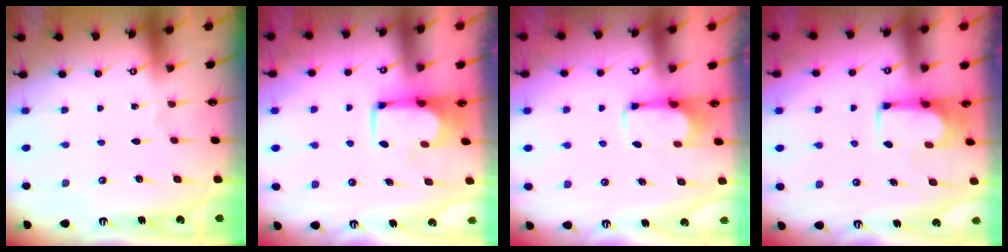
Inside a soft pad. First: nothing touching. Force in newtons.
{"total": 2.0, "press": 2.0, "slide": 0.2}
{"total": 2.8, "press": 2.6, "slide": 0.8}
{"total": 0.9, "press": 0.9, "slide": 0.0}